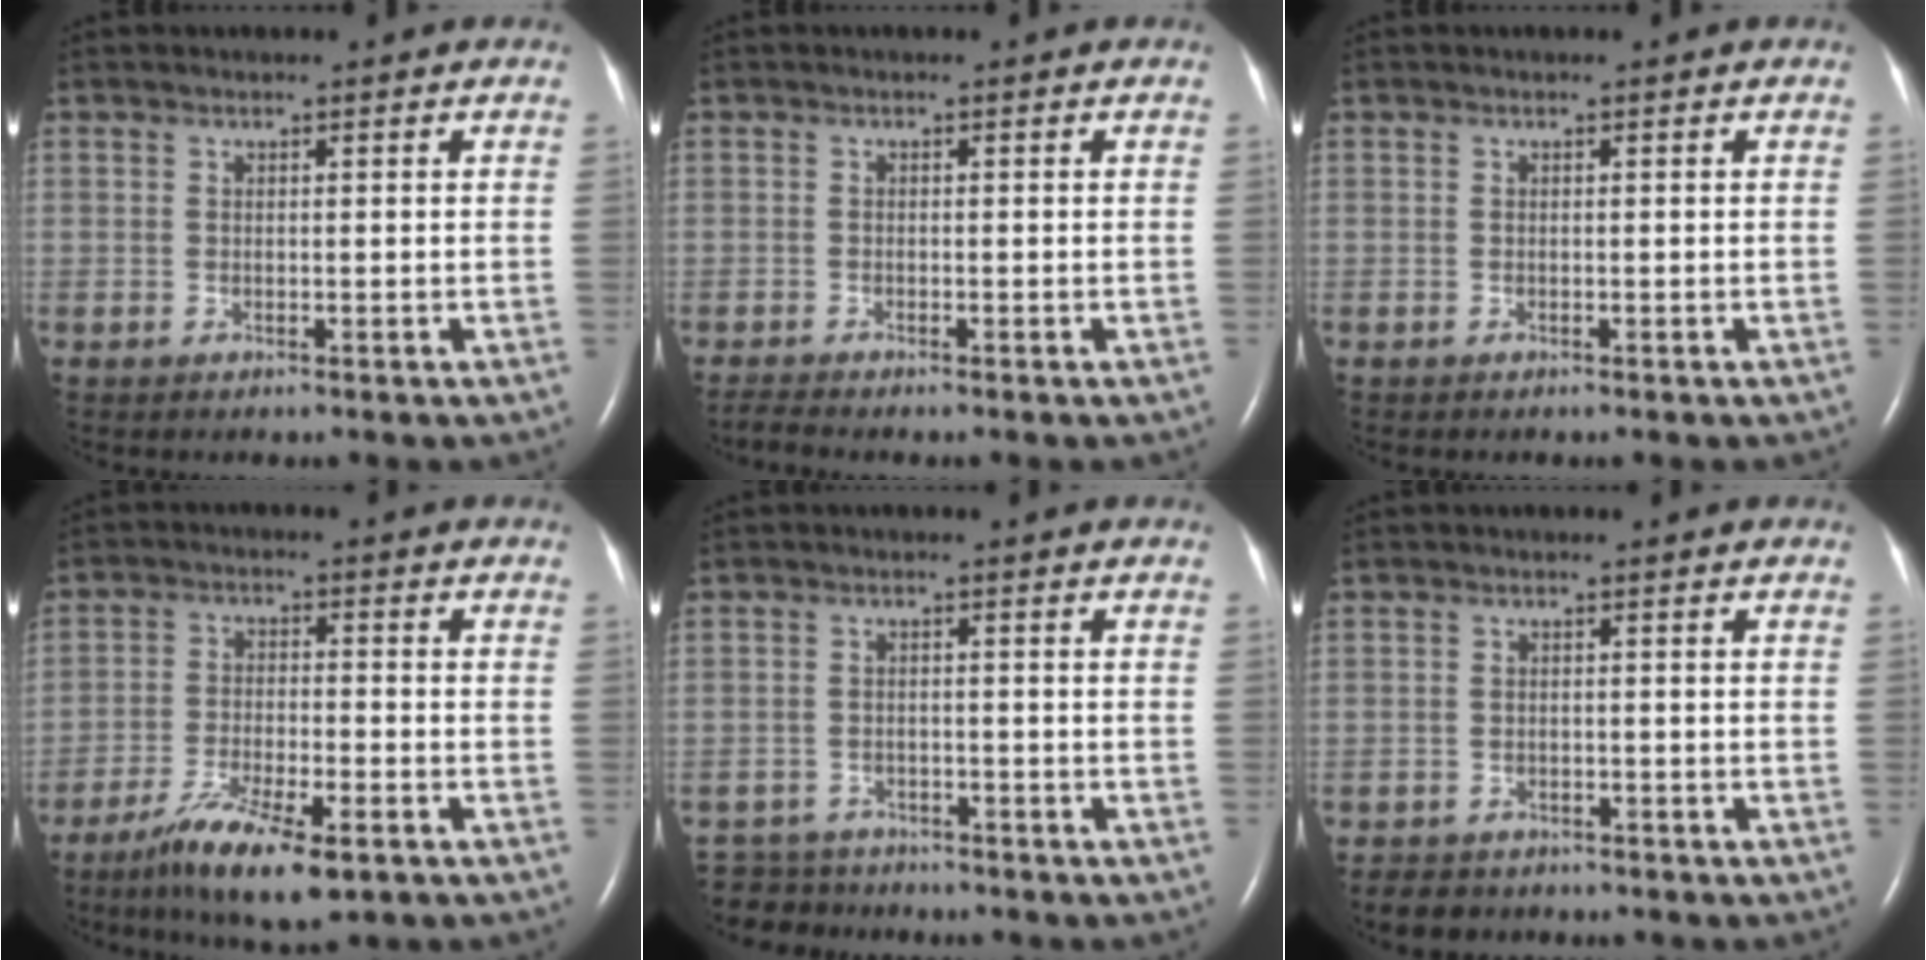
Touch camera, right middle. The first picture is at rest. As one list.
[{"total": 1.3, "force": [-1.2, -0.3, 0.3], "torque": [-0.014, -0.006, -0.024]}, {"total": 0.0}, {"total": 10.0, "force": [-6.3, 1.9, 7.6], "torque": [-0.145, -0.022, -0.105]}, {"total": 5.9, "force": [-5.5, 2.1, -0.2], "torque": [0.007, -0.001, -0.087]}, {"total": 3.8, "force": [-3.2, 2.0, 0.3], "torque": [-0.011, 0.002, -0.044]}]